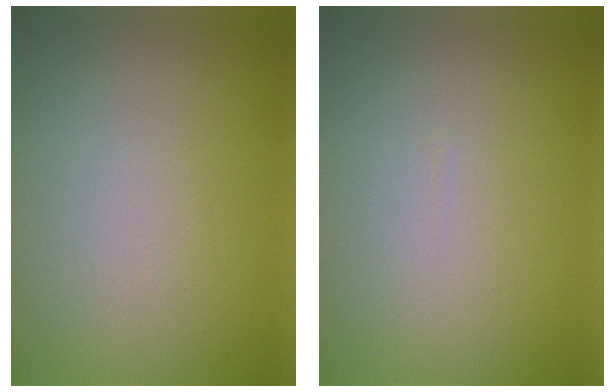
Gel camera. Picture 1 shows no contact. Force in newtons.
{"total": 0.0}